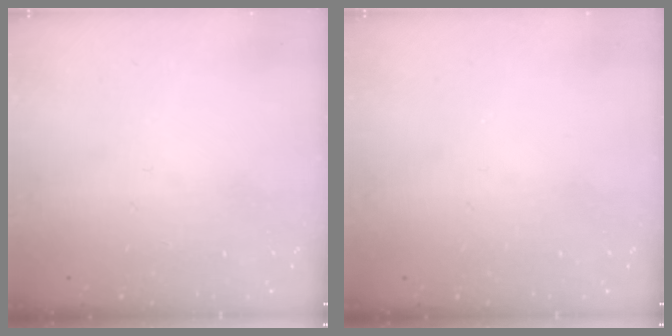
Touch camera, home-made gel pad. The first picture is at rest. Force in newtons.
{"total": 0.0}